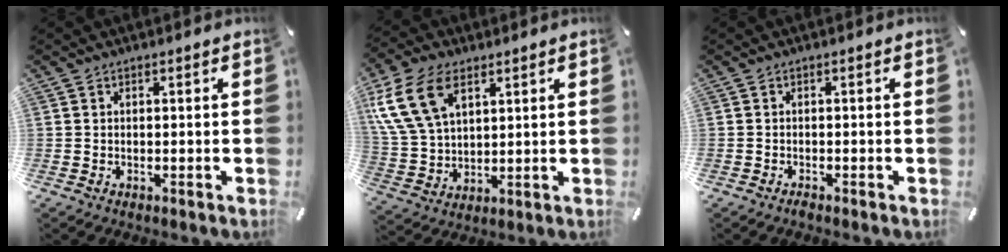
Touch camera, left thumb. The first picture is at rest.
{"total": 14.3, "force": [6.2, 9.2, 9.0], "torque": [-0.232, -0.008, 0.112]}
{"total": 0.7, "force": [-0.7, 0.0, 0.0], "torque": [-0.004, -0.001, -0.015]}